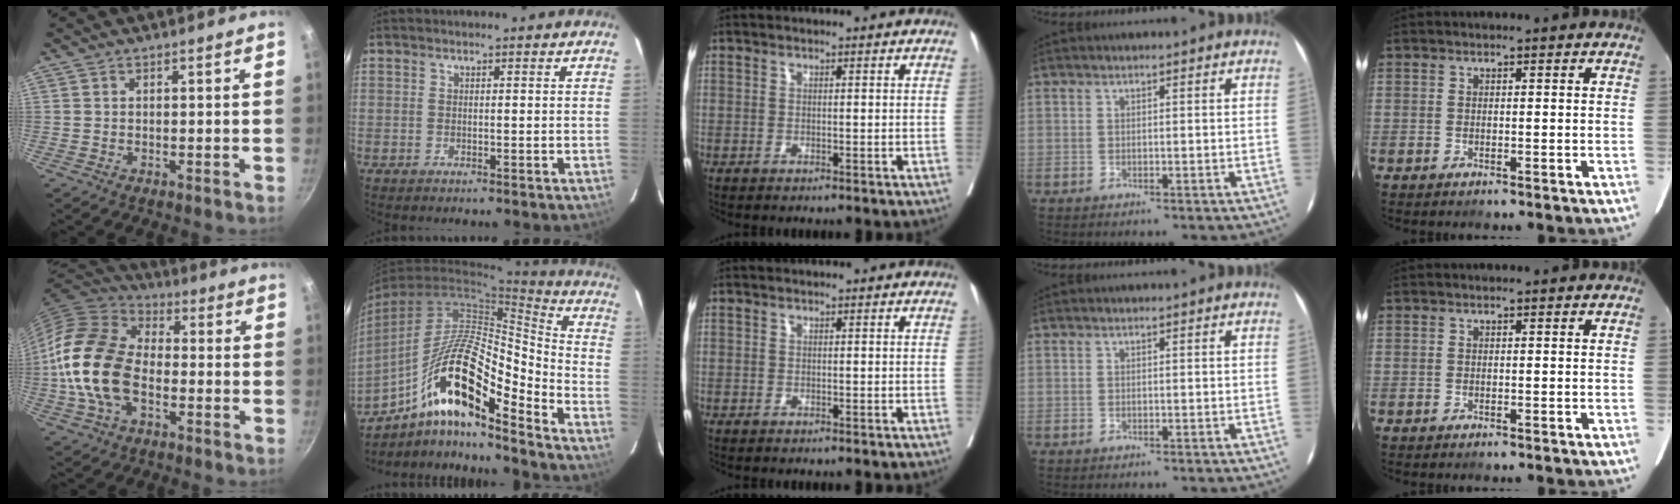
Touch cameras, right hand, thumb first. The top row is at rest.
{"thumb": {"total": 17.8, "force": [-3.1, 11.2, 13.5], "torque": [-0.276, 0.029, -0.063]}, "index": {"total": 17.9, "force": [-10.6, 3.3, 14.0], "torque": [-0.267, 0.016, -0.184]}}